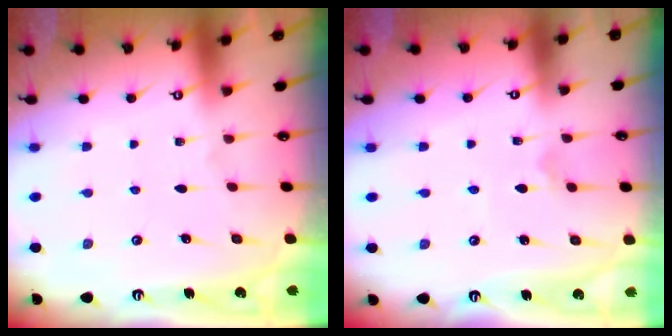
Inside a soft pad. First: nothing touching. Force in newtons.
{"total": 2.3, "press": 2.3, "slide": 0.2}